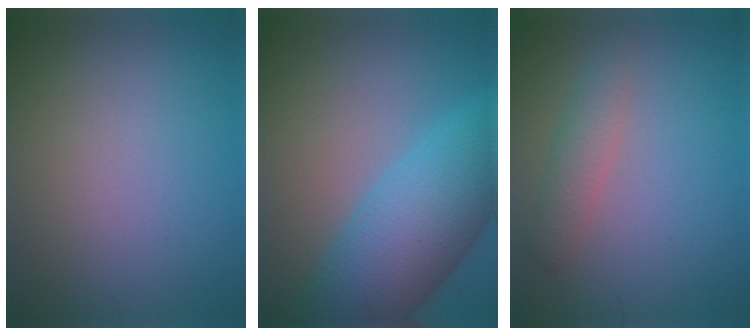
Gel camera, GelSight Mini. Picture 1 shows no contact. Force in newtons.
{"total": 10.5, "press": 10.5, "slide": 0.4}
{"total": 2.4, "press": 2.3, "slide": 0.1}